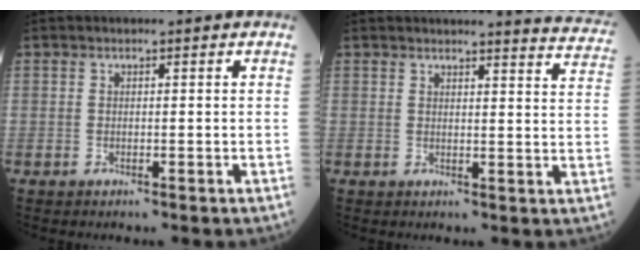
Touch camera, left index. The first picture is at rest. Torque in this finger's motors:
{"motor_torque": [0.00, -0.01, -0.01, 0.01]}